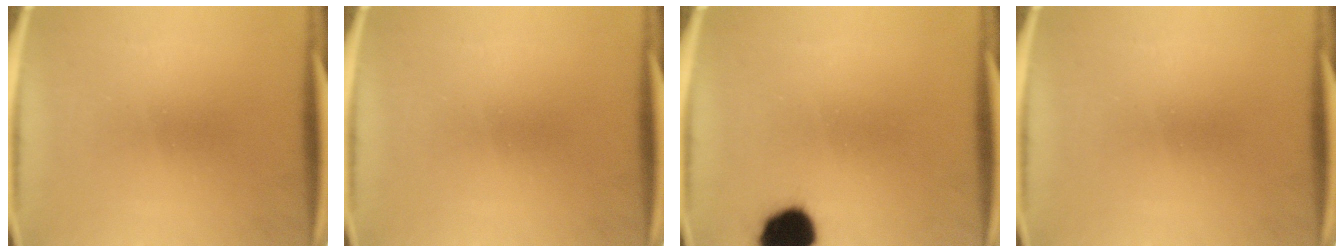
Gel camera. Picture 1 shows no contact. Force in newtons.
{"total": 0.0}
{"total": 11.7}
{"total": 0.0}